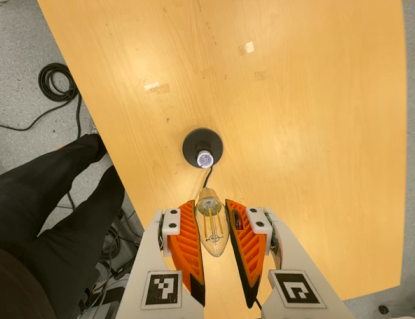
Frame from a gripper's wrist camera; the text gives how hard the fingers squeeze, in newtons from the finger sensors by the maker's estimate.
{"total": 13.6, "left": 14.2, "right": 13.0}